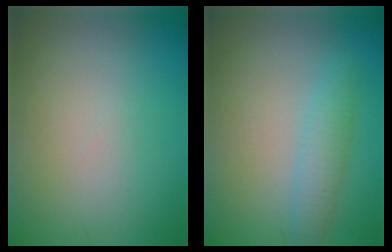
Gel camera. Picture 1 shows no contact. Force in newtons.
{"total": 2.4, "press": 2.4, "slide": 0.1}